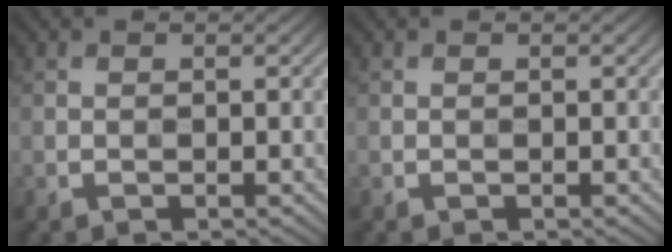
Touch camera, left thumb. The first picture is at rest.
{"total": 0.0}